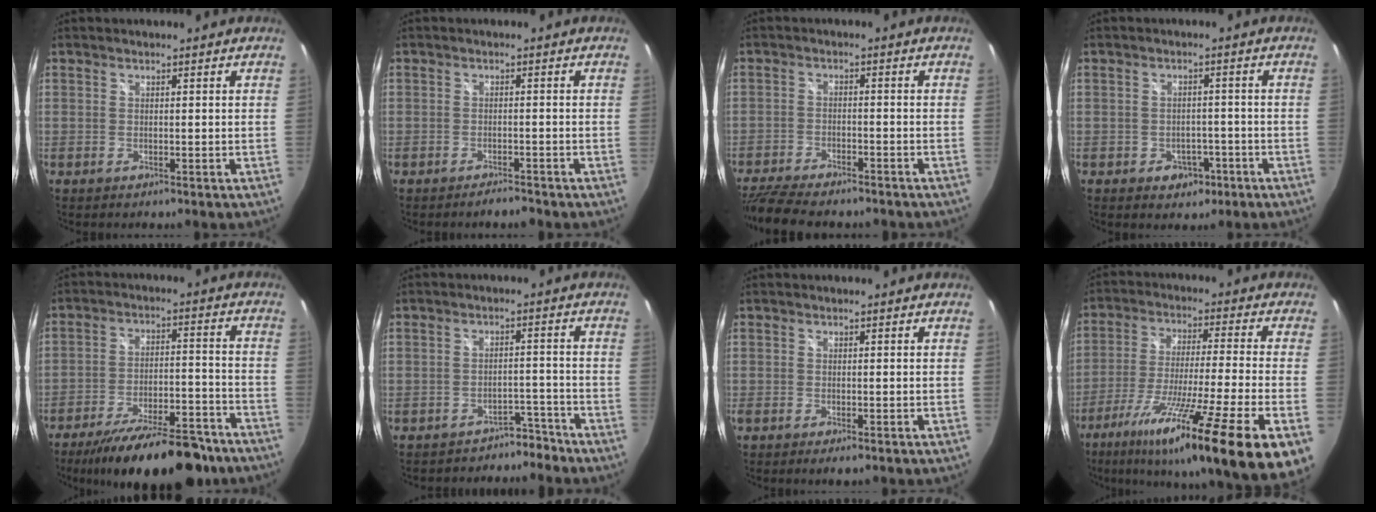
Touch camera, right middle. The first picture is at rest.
{"total": 2.2, "force": [-2.0, 0.4, 0.7], "torque": [-0.017, -0.002, -0.030]}
{"total": 13.1, "force": [-11.2, 3.0, 6.1], "torque": [-0.141, -0.030, -0.183]}
{"total": 4.4, "force": [-2.2, 3.4, 1.7], "torque": [-0.036, 0.009, -0.018]}
{"total": 21.1, "force": [-17.0, 5.7, 11.0], "torque": [-0.189, -0.019, -0.241]}
{"total": 5.3, "force": [-4.7, 2.2, 0.8], "torque": [-0.008, 0.018, -0.055]}
{"total": 1.1, "force": [-0.6, 0.1, 0.9], "torque": [-0.020, -0.005, -0.011]}
{"total": 24.8, "force": [-14.5, -0.1, 20.2], "torque": [-0.324, -0.075, -0.238]}